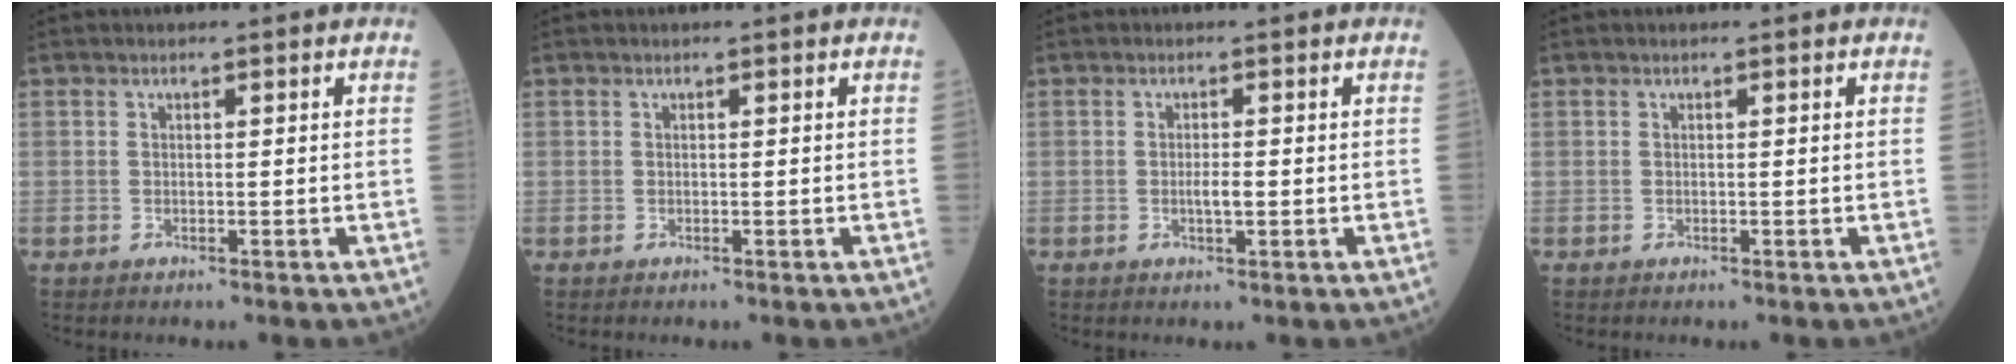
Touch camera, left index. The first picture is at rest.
{"total": 0.0}
{"total": 1.7, "force": [-0.3, 0.4, 1.6], "torque": [-0.031, 0.000, -0.004]}
{"total": 0.0}